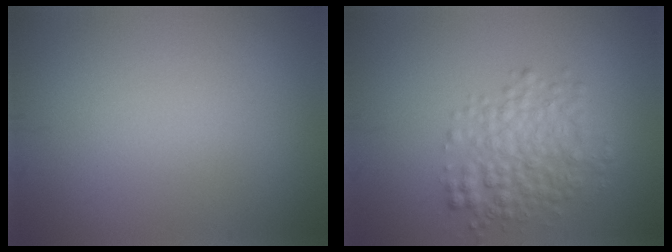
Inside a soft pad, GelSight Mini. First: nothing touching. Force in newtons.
{"total": 4.6, "press": 4.6, "slide": 0.0}